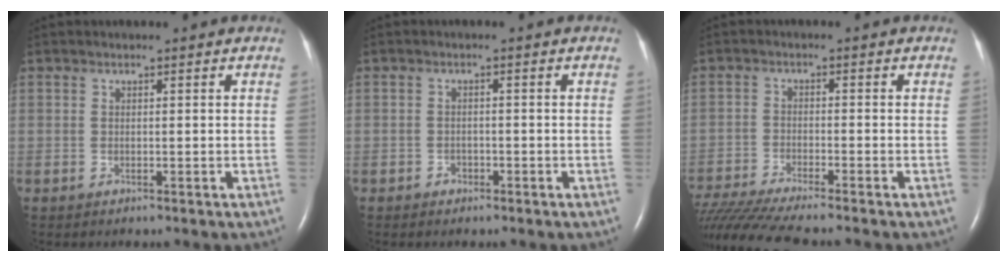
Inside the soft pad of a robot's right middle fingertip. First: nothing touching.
{"total": 1.3, "force": [-0.8, 0.9, 0.4], "torque": [-0.007, 0.004, -0.013]}
{"total": 12.7, "force": [-11.2, -0.4, 5.9], "torque": [-0.104, -0.023, -0.190]}